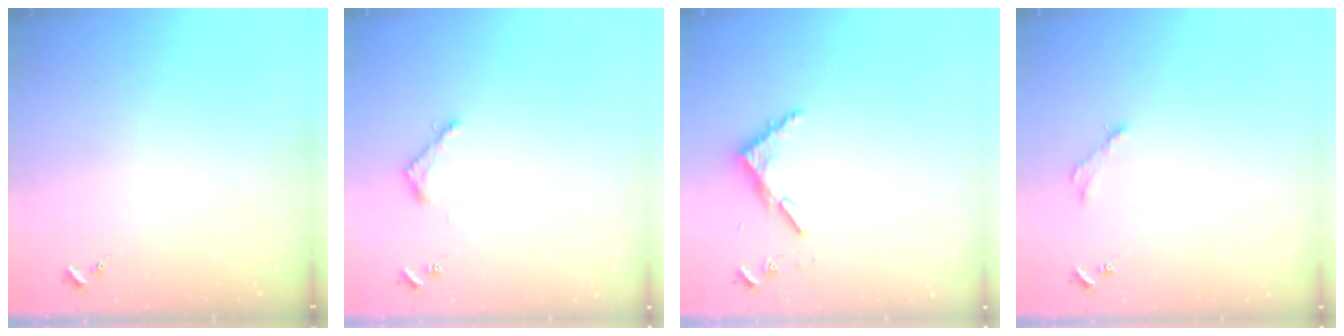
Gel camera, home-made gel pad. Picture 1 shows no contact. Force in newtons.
{"total": 3.6, "press": 3.6, "slide": 0.4}
{"total": 3.9, "press": 3.9, "slide": 0.3}
{"total": 2.8, "press": 2.8, "slide": 0.4}